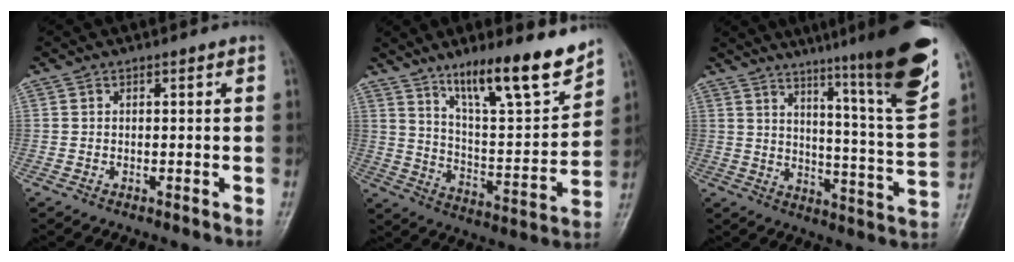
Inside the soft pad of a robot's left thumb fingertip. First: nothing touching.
{"total": 16.9, "force": [12.3, 3.3, 11.2], "torque": [-0.154, -0.079, 0.210]}
{"total": 23.2, "force": [15.5, 1.2, 17.3], "torque": [-0.225, -0.090, 0.219]}